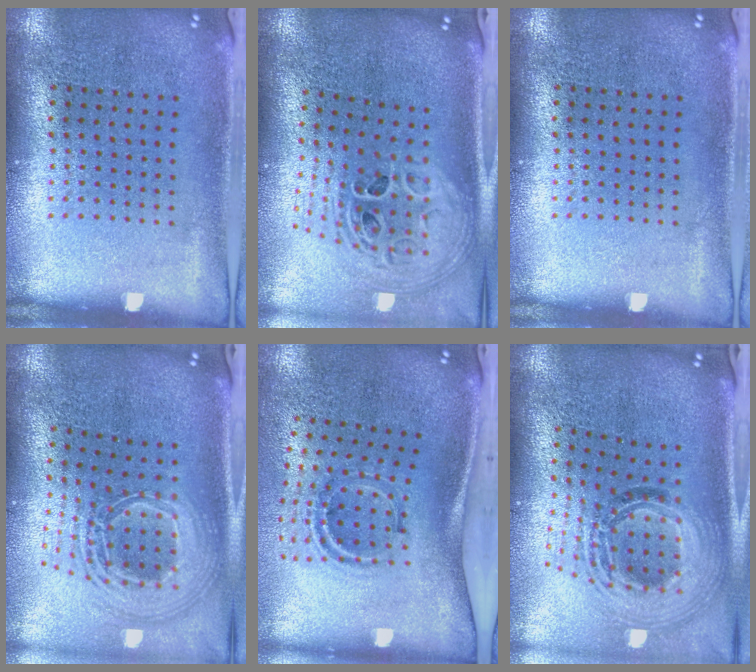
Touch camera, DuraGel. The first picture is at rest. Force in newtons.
{"total": 2.9, "press": 2.0, "slide": 2.0}
{"total": 0.0}
{"total": 2.7, "press": 1.8, "slide": 2.0}
{"total": 1.4, "press": 1.0, "slide": 1.0}
{"total": 2.1, "press": 1.6, "slide": 1.4}